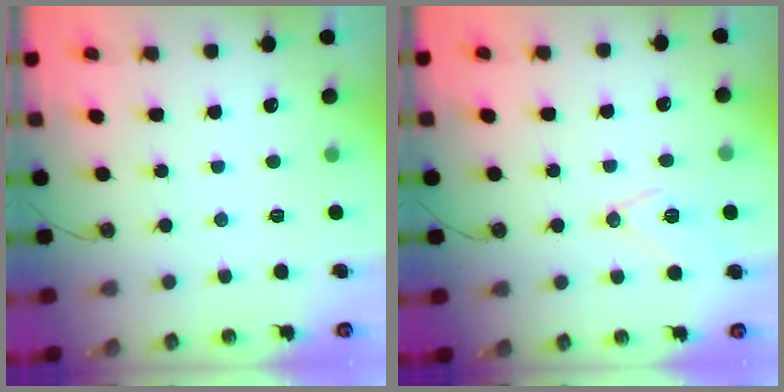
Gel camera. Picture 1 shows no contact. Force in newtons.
{"total": 11.2, "press": 10.7, "slide": 3.4}